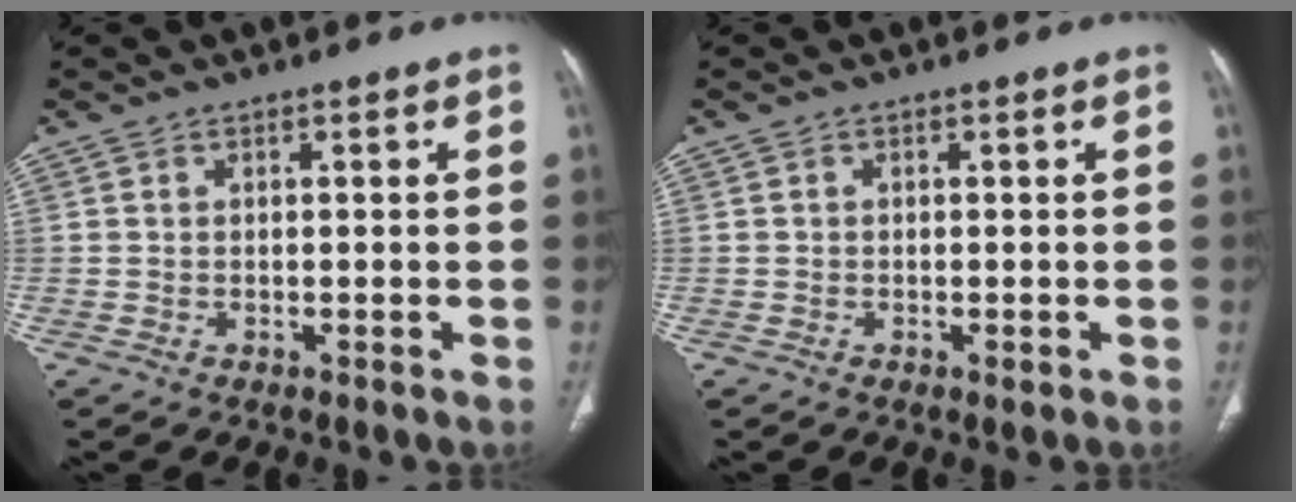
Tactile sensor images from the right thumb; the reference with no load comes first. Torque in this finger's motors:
{"motor_torque": [0.33, 0.59, -0.32, 0.12, -0.03]}